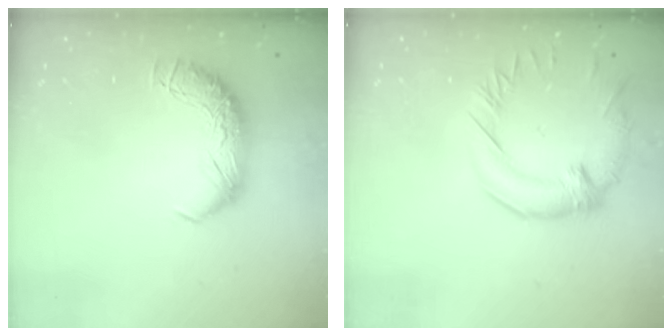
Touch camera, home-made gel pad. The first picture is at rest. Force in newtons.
{"total": 2.7, "press": 2.2, "slide": 1.5}